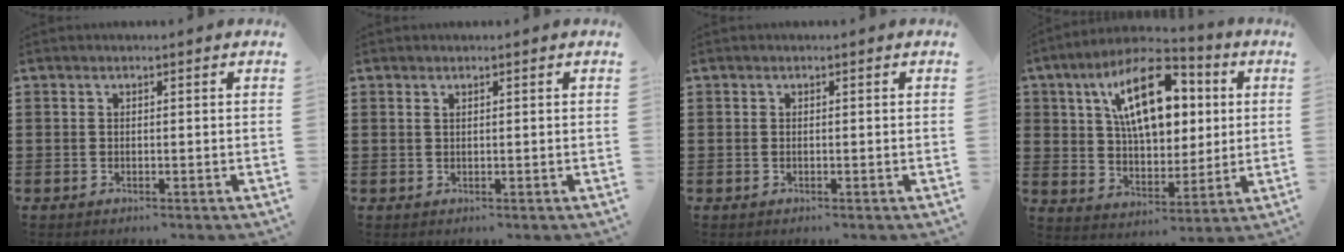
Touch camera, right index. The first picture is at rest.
{"total": 0.6, "force": [0.4, 0.2, 0.4], "torque": [-0.009, 0.002, 0.007]}
{"total": 0.0}
{"total": 15.1, "force": [5.1, 8.2, 11.6], "torque": [-0.203, 0.012, 0.086]}